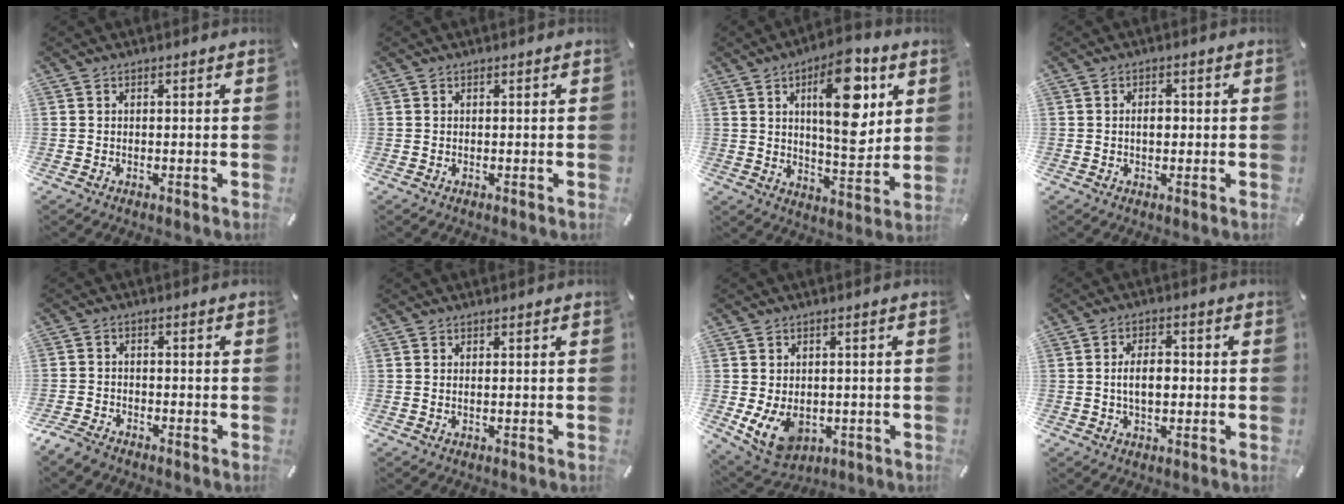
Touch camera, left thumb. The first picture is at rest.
{"total": 0.0}
{"total": 17.2, "force": [6.6, 7.0, 14.3], "torque": [-0.216, -0.023, 0.102]}
{"total": 3.0, "force": [-0.2, 1.8, 2.4], "torque": [-0.037, 0.002, -0.007]}
{"total": 3.4, "force": [-3.1, 1.3, 0.8], "torque": [-0.032, 0.015, -0.066]}
{"total": 0.6, "force": [0.2, 0.0, 0.6], "torque": [-0.011, -0.001, 0.003]}
{"total": 8.3, "force": [-1.5, 6.4, 5.2], "torque": [-0.093, 0.002, -0.025]}
{"total": 6.0, "force": [-0.4, 3.4, 4.9], "torque": [-0.081, 0.001, -0.013]}